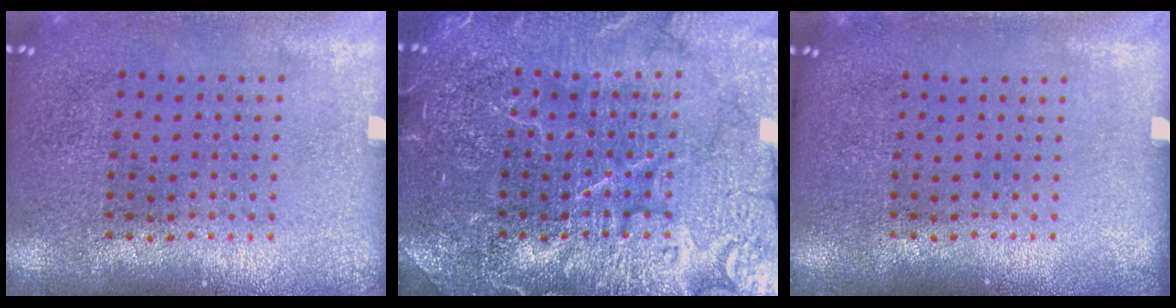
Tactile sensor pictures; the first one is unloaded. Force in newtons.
{"total": 6.9, "press": 6.8, "slide": 0.9}
{"total": 0.0}